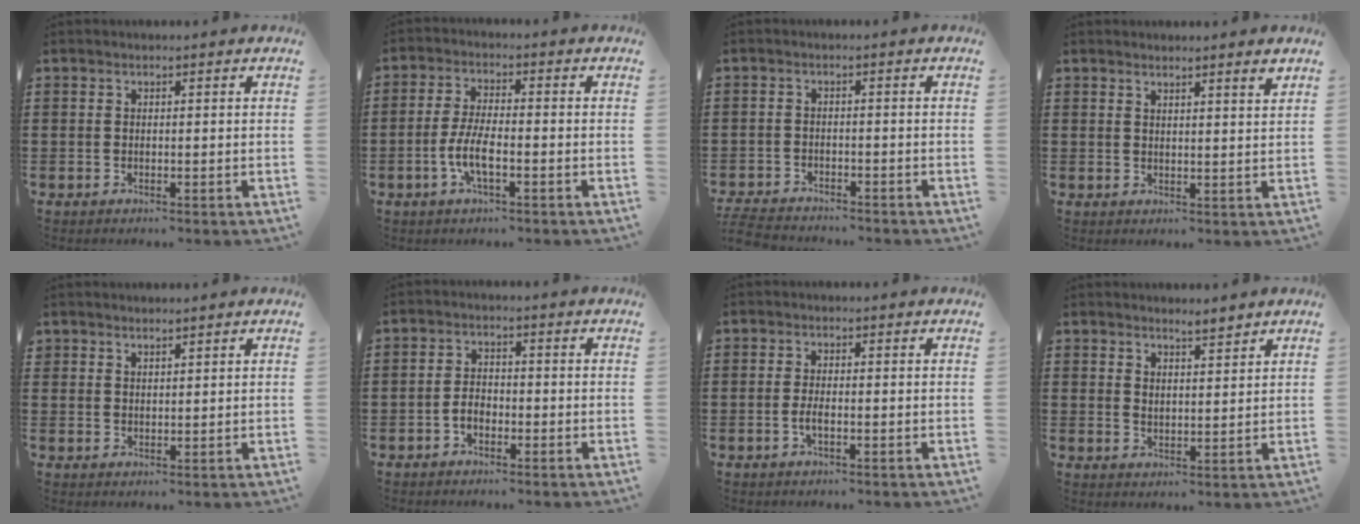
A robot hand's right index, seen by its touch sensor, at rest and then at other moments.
{"total": 5.4, "force": [-2.0, 1.5, 4.8], "torque": [-0.116, -0.009, -0.044]}
{"total": 3.4, "force": [-3.4, 0.3, 0.4], "torque": [-0.024, -0.005, -0.075]}
{"total": 2.0, "force": [1.9, -0.2, 0.6], "torque": [-0.016, 0.001, 0.037]}
{"total": 1.8, "force": [1.7, 0.4, -0.1], "torque": [-0.001, 0.003, 0.034]}
{"total": 2.5, "force": [-1.2, 1.6, 1.6], "torque": [-0.041, 0.002, -0.026]}
{"total": 1.9, "force": [-0.6, 0.5, 1.7], "torque": [-0.033, 0.000, -0.011]}
{"total": 3.0, "force": [2.9, 0.4, 0.4], "torque": [-0.015, -0.003, 0.056]}